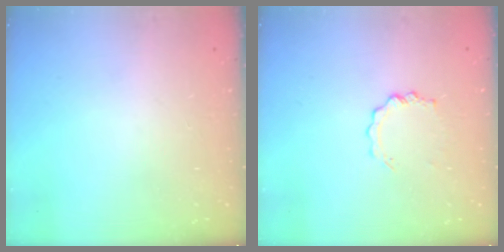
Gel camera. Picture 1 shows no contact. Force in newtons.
{"total": 3.5, "press": 3.5, "slide": 0.2}